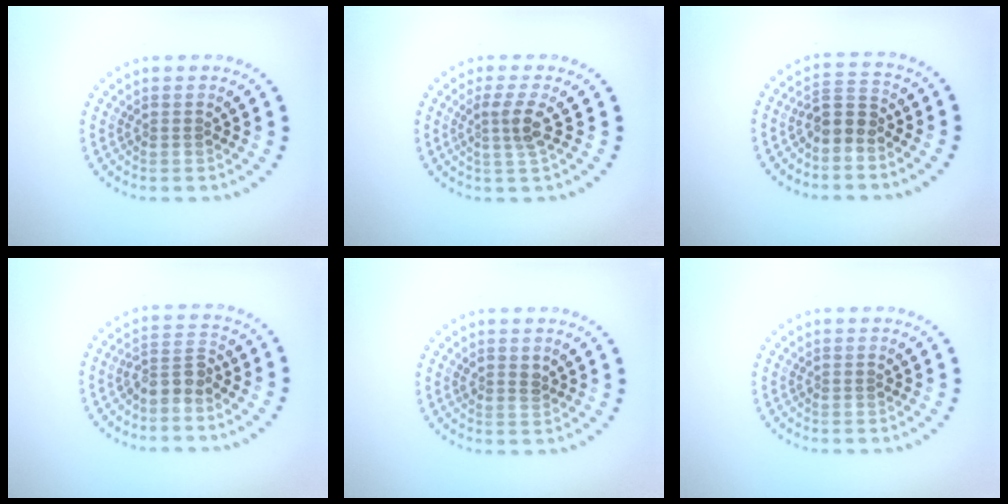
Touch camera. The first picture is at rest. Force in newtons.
{"total": 2.4, "press": 1.8, "slide": 1.6}
{"total": 2.6, "press": 2.2, "slide": 1.3}
{"total": 2.5, "press": 1.9, "slide": 1.6}
{"total": 1.2, "press": 1.1, "slide": 0.4}
{"total": 0.0}